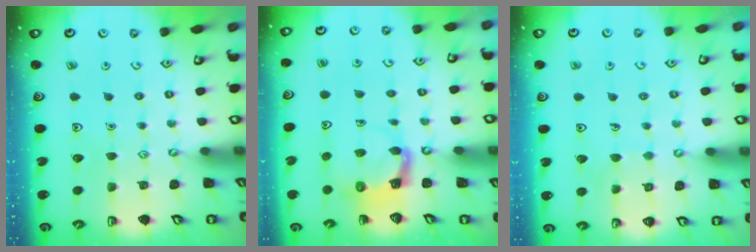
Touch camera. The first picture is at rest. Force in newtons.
{"total": 4.0, "press": 3.9, "slide": 0.6}
{"total": 4.6, "press": 4.6, "slide": 0.3}